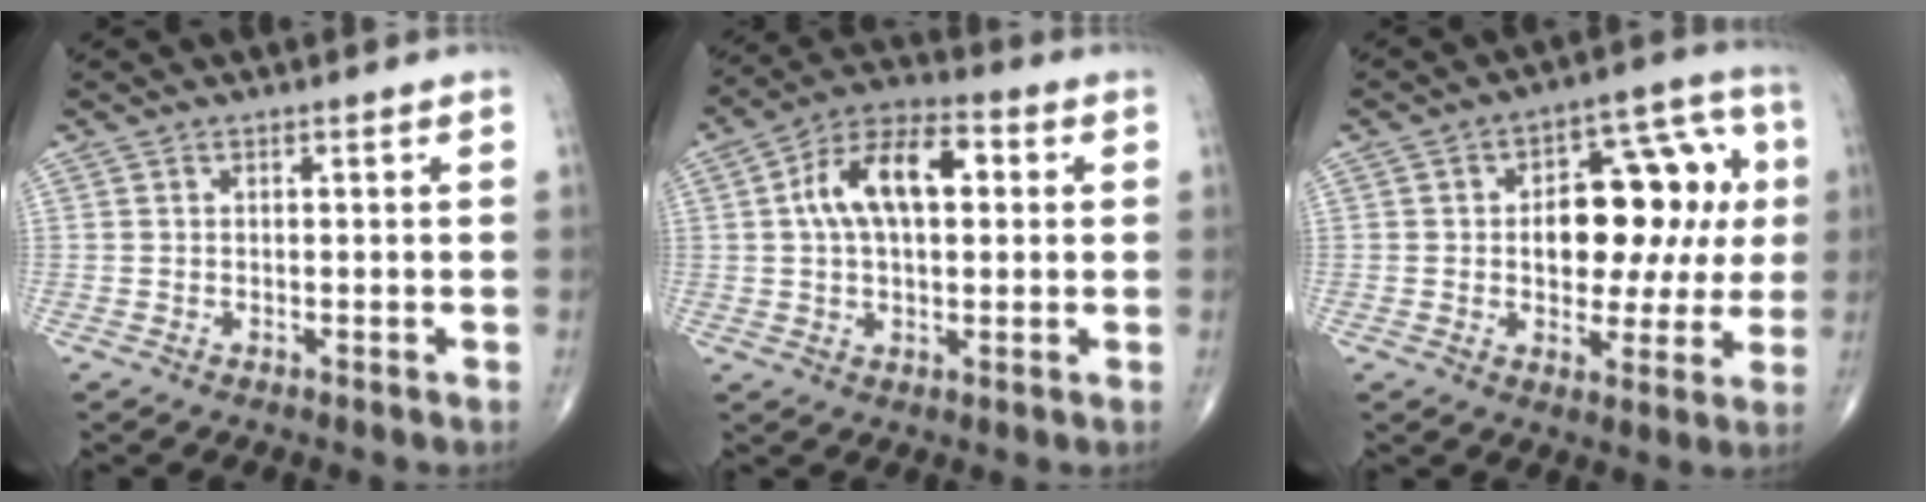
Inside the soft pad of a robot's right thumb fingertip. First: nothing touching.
{"total": 13.8, "force": [2.5, 7.5, 11.2], "torque": [-0.189, 0.028, 0.035]}
{"total": 17.4, "force": [1.7, 10.1, 14.1], "torque": [-0.144, 0.033, 0.030]}